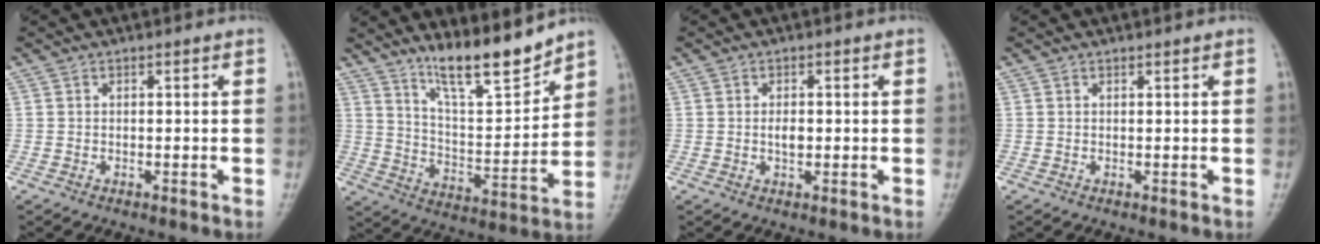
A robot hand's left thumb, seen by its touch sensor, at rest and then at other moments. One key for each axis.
{"total": 12.4, "fx": 10.3, "fy": 2.0, "fz": 6.5, "tx": -0.091, "ty": -0.076, "tz": 0.182}
{"total": 2.1, "fx": 0.0, "fy": 1.2, "fz": 1.7, "tx": -0.027, "ty": 0.000, "tz": 0.000}
{"total": 0.0}